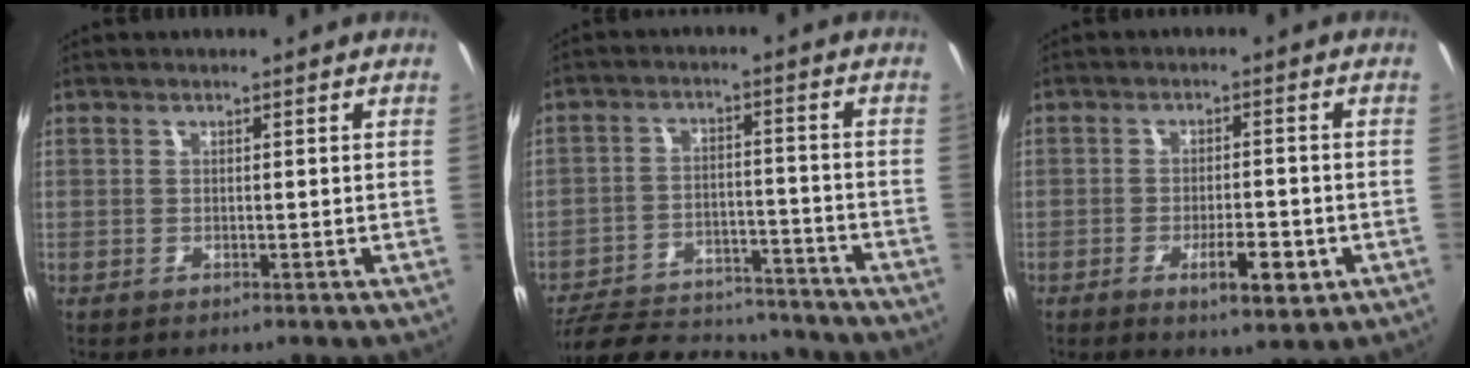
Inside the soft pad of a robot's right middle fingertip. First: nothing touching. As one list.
[{"total": 19.1, "force": [-16.6, 7.0, 6.3], "torque": [-0.138, 0.018, -0.224]}, {"total": 6.2, "force": [-2.6, 1.8, 5.3], "torque": [-0.099, -0.008, -0.034]}]